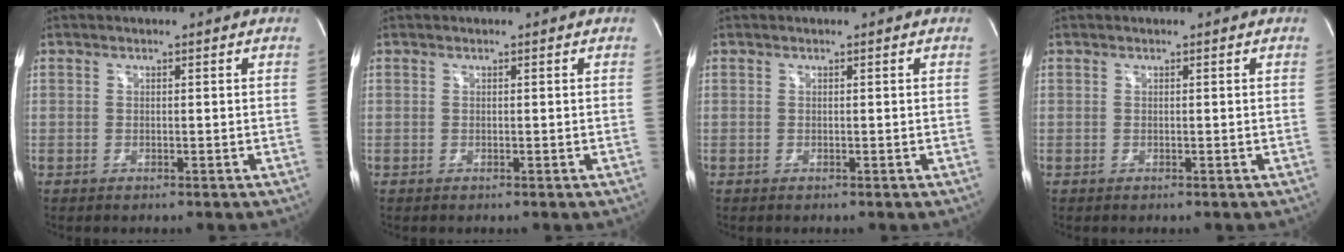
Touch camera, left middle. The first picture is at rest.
{"total": 0.0}
{"total": 0.0}
{"total": 0.0}